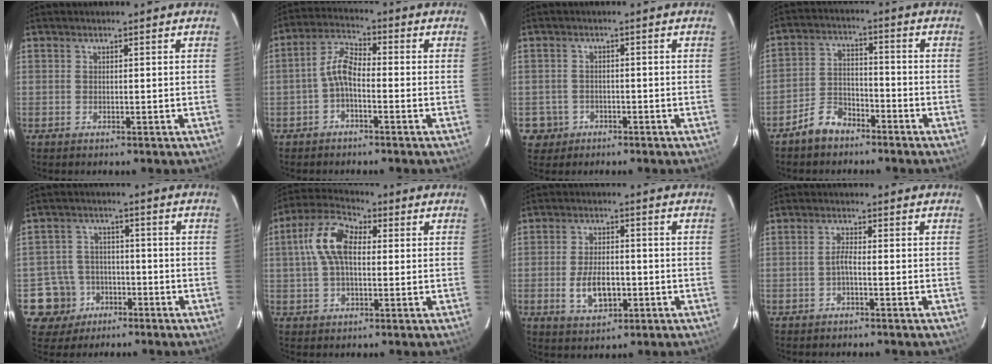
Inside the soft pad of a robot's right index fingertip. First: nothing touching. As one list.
[{"total": 4.8, "force": [-1.9, 2.1, 3.9], "torque": [-0.088, 0.018, -0.041]}, {"total": 4.2, "force": [-1.6, 3.9, 0.3], "torque": [-0.023, 0.016, -0.023]}, {"total": 6.6, "force": [-5.1, 3.6, 2.2], "torque": [-0.058, 0.020, -0.088]}, {"total": 8.0, "force": [-3.6, 7.1, 0.3], "torque": [-0.031, 0.027, -0.053]}, {"total": 10.9, "force": [1.4, 6.1, 8.9], "torque": [-0.184, 0.028, 0.022]}, {"total": 7.7, "force": [-2.0, 4.3, 6.0], "torque": [-0.122, -0.002, -0.027]}, {"total": 1.6, "force": [-0.9, 0.1, 1.4], "torque": [-0.029, 0.004, -0.019]}]